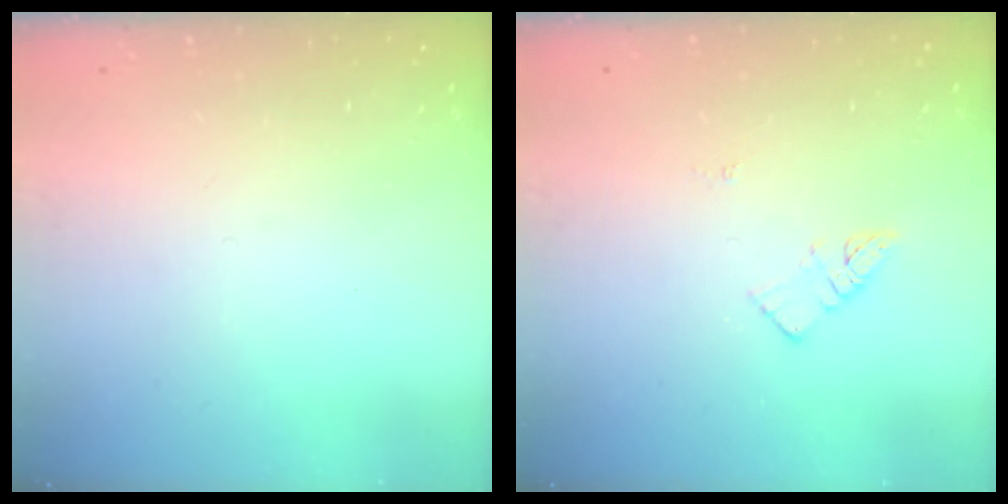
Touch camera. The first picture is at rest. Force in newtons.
{"total": 3.1, "press": 3.1, "slide": 0.3}